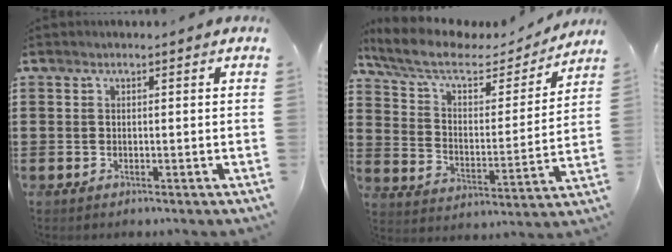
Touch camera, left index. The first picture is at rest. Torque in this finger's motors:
{"motor_torque": [1.01, -1.13, 0.04, -0.08]}